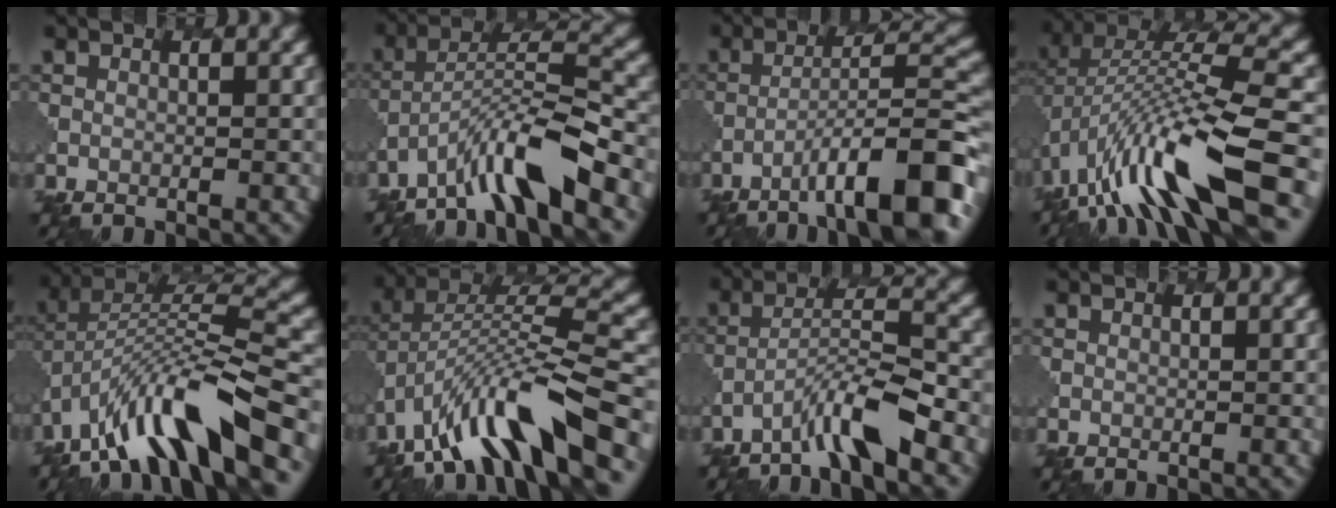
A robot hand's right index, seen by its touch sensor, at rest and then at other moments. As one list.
[{"total": 8.0, "force": [-5.4, 1.3, 5.7], "torque": [-0.094, 0.011, -0.102]}, {"total": 10.8, "force": [-6.5, 2.0, 8.3], "torque": [-0.125, 0.020, -0.101]}, {"total": 11.9, "force": [-4.1, 4.0, 10.4], "torque": [-0.191, 0.016, -0.068]}, {"total": 11.3, "force": [-6.5, 3.2, 8.7], "torque": [-0.141, 0.021, -0.116]}, {"total": 11.3, "force": [-6.2, 3.1, 8.9], "torque": [-0.146, 0.022, -0.111]}, {"total": 5.3, "force": [-3.9, 0.5, 3.6], "torque": [-0.061, 0.010, -0.075]}, {"total": 0.0}]